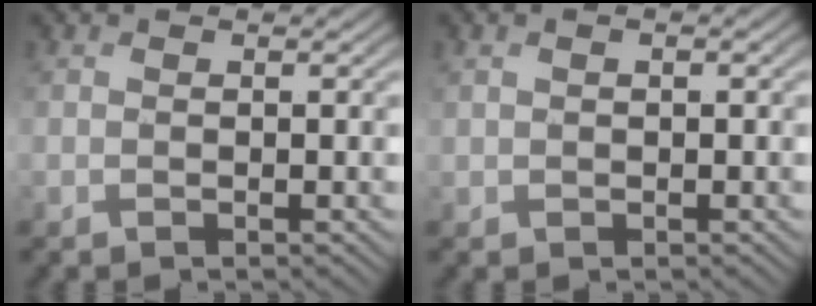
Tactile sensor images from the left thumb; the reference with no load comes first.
{"total": 1.1, "force": [0.3, 0.8, 0.7], "torque": [-0.015, 0.000, 0.008]}